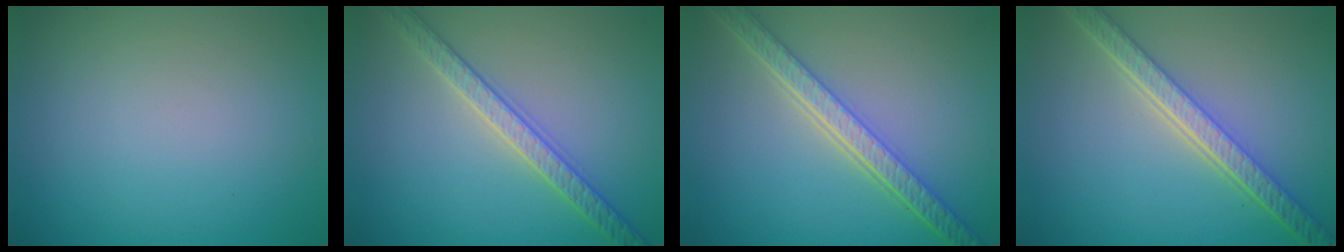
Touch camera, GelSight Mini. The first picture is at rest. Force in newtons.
{"total": 3.3, "press": 3.3, "slide": 0.1}
{"total": 5.8, "press": 4.5, "slide": 3.7}
{"total": 5.6, "press": 4.2, "slide": 3.7}